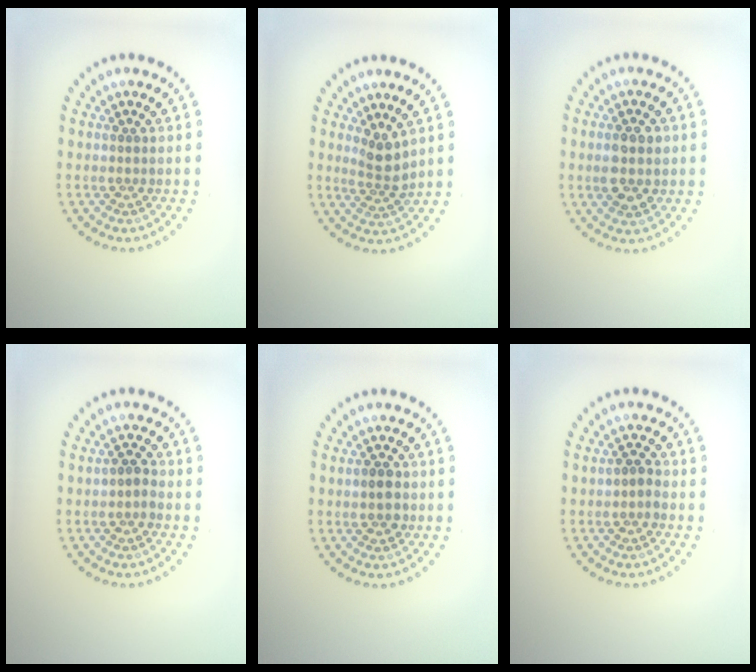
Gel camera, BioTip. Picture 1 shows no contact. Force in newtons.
{"total": 2.3, "press": 1.7, "slide": 1.6}
{"total": 3.3, "press": 3.3, "slide": 0.2}
{"total": 1.2, "press": 1.0, "slide": 0.7}
{"total": 1.7, "press": 1.7, "slide": 0.2}
{"total": 1.3, "press": 1.0, "slide": 0.7}